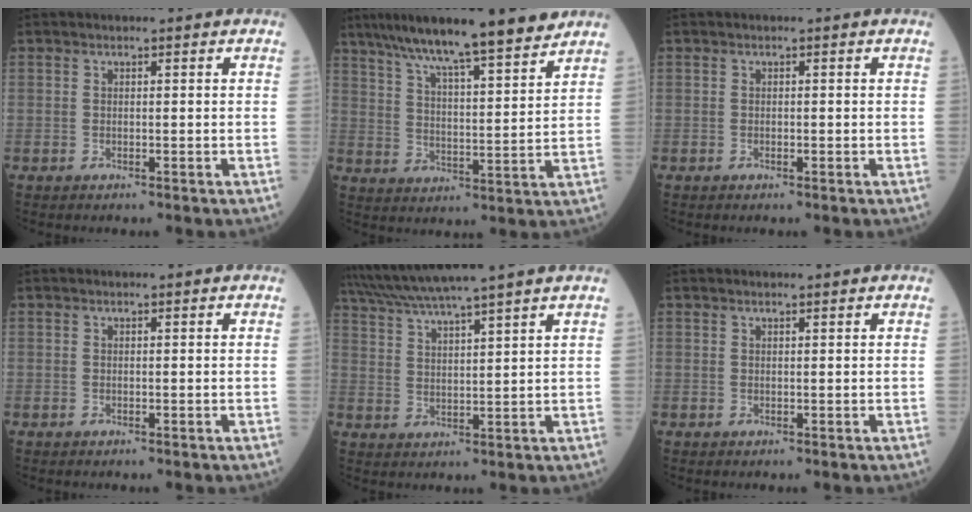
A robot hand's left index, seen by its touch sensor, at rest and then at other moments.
{"total": 15.7, "force": [13.1, 0.8, 8.6], "torque": [-0.136, 0.013, 0.202]}
{"total": 0.0}
{"total": 0.0}
{"total": 11.2, "force": [9.7, -2.0, 5.2], "torque": [-0.096, 0.018, 0.161]}
{"total": 0.9, "force": [0.8, -0.1, 0.3], "torque": [-0.008, 0.006, 0.014]}